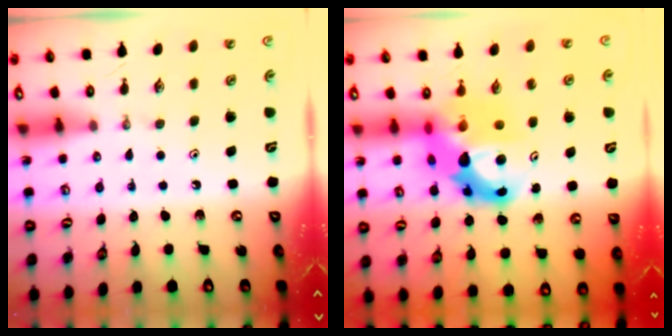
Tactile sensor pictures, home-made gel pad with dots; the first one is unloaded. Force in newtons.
{"total": 12.8, "press": 12.8, "slide": 0.8}